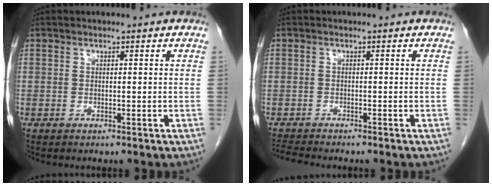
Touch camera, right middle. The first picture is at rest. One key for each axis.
{"total": 3.3, "fx": -3.2, "fy": -0.2, "fz": 0.9, "tx": -0.020, "ty": -0.016, "tz": -0.055}